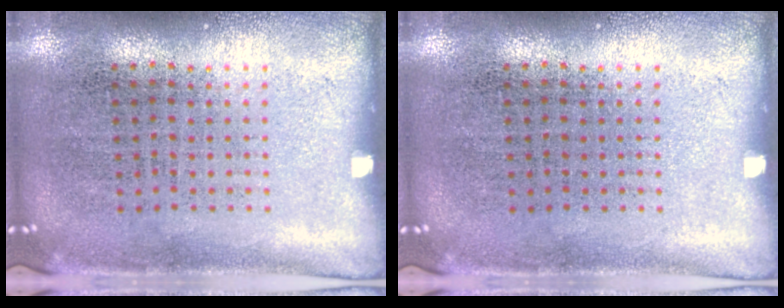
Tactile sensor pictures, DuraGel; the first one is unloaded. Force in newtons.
{"total": 0.0}